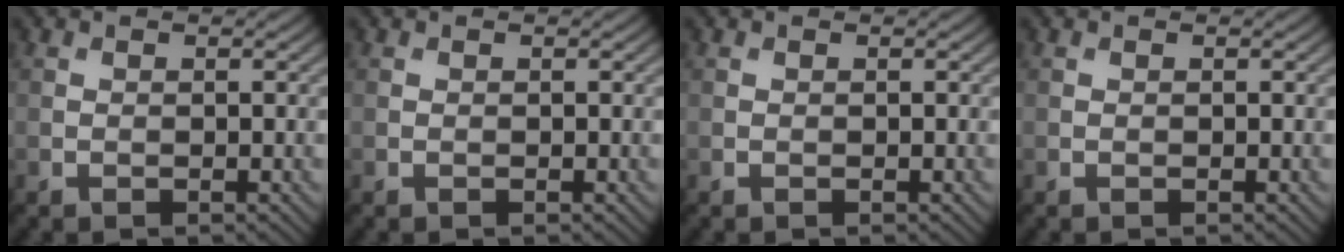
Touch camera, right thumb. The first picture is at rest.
{"total": 0.0}
{"total": 0.0}
{"total": 0.0}